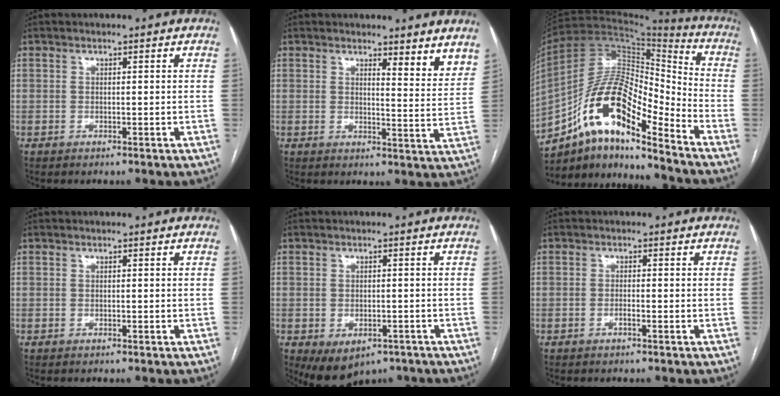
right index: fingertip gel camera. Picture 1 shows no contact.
{"total": 5.6, "force": [4.9, 0.9, 2.6], "torque": [-0.025, -0.029, 0.049]}
{"total": 16.7, "force": [-10.2, 4.3, 12.5], "torque": [-0.232, 0.038, -0.173]}
{"total": 0.0}
{"total": 6.8, "force": [-4.0, 4.4, 3.4], "torque": [-0.049, 0.002, -0.046]}
{"total": 1.0, "force": [-0.5, 0.1, 0.9], "torque": [-0.019, 0.001, -0.009]}